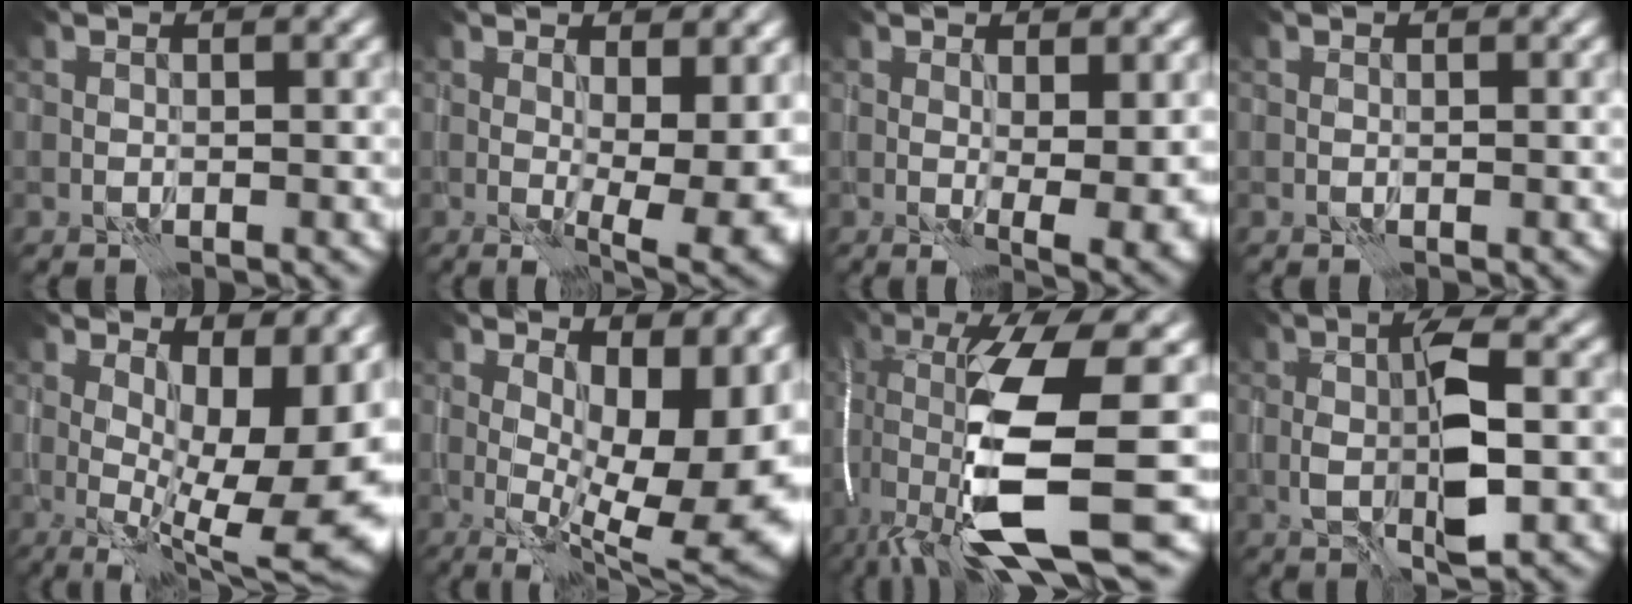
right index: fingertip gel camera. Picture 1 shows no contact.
{"total": 7.5, "force": [-0.3, 2.7, 6.9], "torque": [-0.102, -0.018, 0.003]}
{"total": 5.5, "force": [-0.4, 1.6, 5.3], "torque": [-0.074, -0.018, 0.002]}
{"total": 0.0}
{"total": 13.5, "force": [1.5, 5.3, 12.3], "torque": [-0.151, -0.009, 0.043]}
{"total": 13.7, "force": [2.0, 5.7, 12.3], "torque": [-0.148, -0.010, 0.047]}
{"total": 13.8, "force": [-3.6, 3.0, 13.0], "torque": [-0.254, -0.011, -0.055]}
{"total": 5.8, "force": [0.0, 1.9, 5.5], "torque": [-0.108, -0.002, 0.001]}